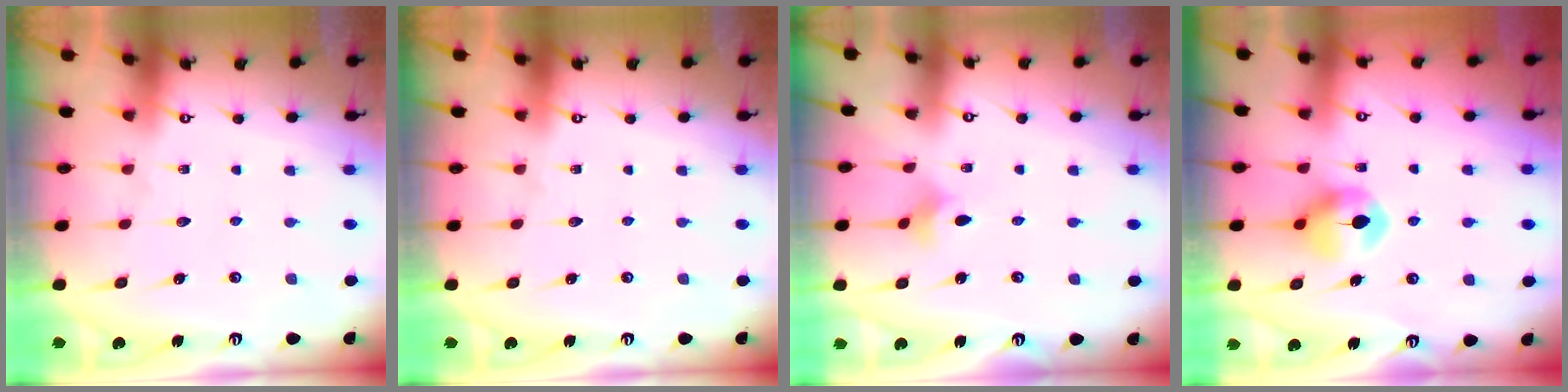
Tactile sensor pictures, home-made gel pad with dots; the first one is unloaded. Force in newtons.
{"total": 0.0}
{"total": 3.3, "press": 3.3, "slide": 0.7}
{"total": 8.2, "press": 8.1, "slide": 0.4}